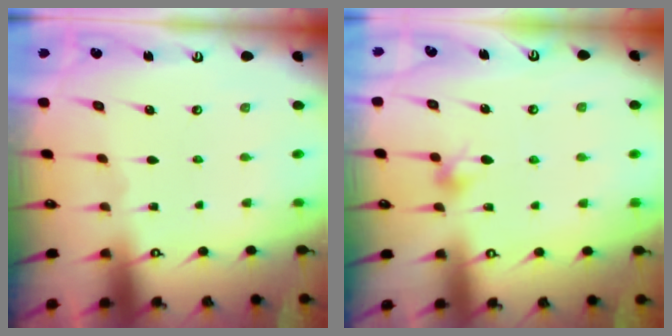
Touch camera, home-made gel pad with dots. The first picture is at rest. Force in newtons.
{"total": 6.6, "press": 6.4, "slide": 1.4}